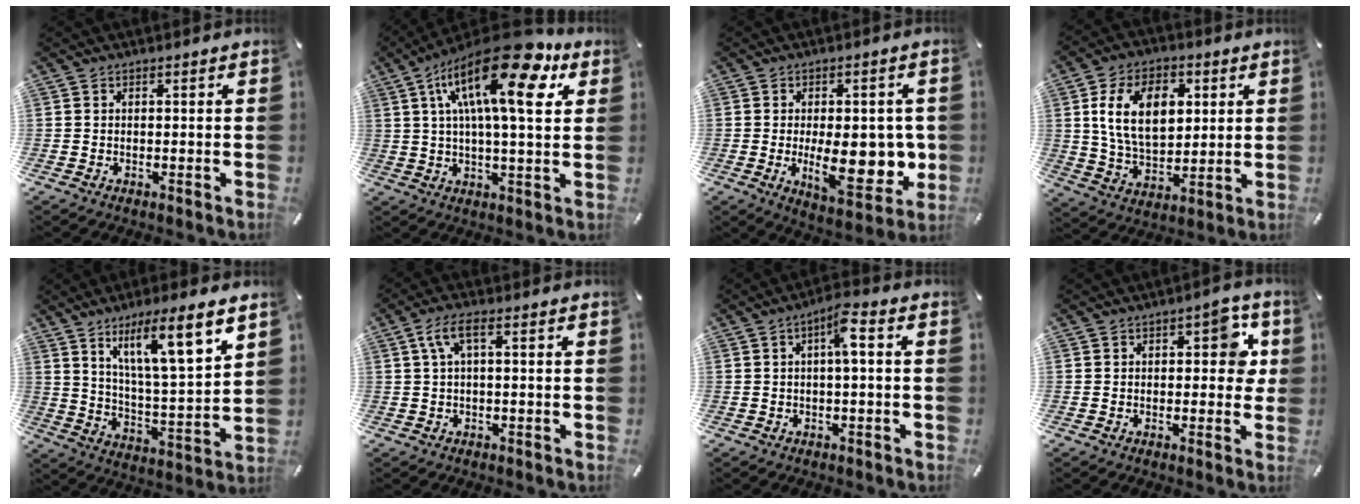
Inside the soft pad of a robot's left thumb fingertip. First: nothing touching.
{"total": 22.6, "force": [9.6, 8.1, 18.7], "torque": [-0.333, -0.042, 0.143]}
{"total": 16.4, "force": [-1.3, 7.8, 14.4], "torque": [-0.189, -0.024, -0.016]}
{"total": 14.5, "force": [4.2, 9.5, 10.1], "torque": [-0.194, 0.005, 0.073]}
{"total": 14.1, "force": [9.7, 2.7, 9.9], "torque": [-0.161, -0.055, 0.155]}
{"total": 5.2, "force": [0.8, 1.5, 4.9], "torque": [-0.094, 0.008, 0.014]}
{"total": 5.7, "force": [0.5, 1.3, 5.5], "torque": [-0.098, 0.007, 0.005]}
{"total": 7.0, "force": [1.5, 4.0, 5.6], "torque": [-0.055, -0.003, 0.015]}